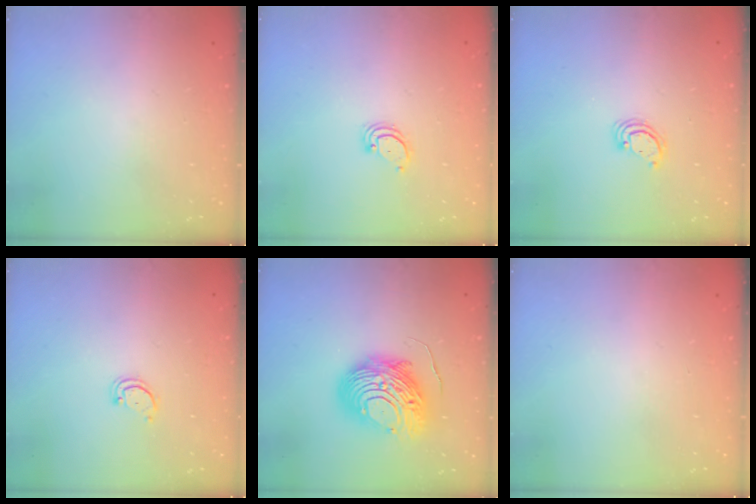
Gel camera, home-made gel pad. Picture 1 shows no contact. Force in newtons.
{"total": 2.3, "press": 2.3, "slide": 0.2}
{"total": 3.0, "press": 2.9, "slide": 0.3}
{"total": 2.2, "press": 2.2, "slide": 0.2}
{"total": 11.6, "press": 11.6, "slide": 0.9}
{"total": 0.0}